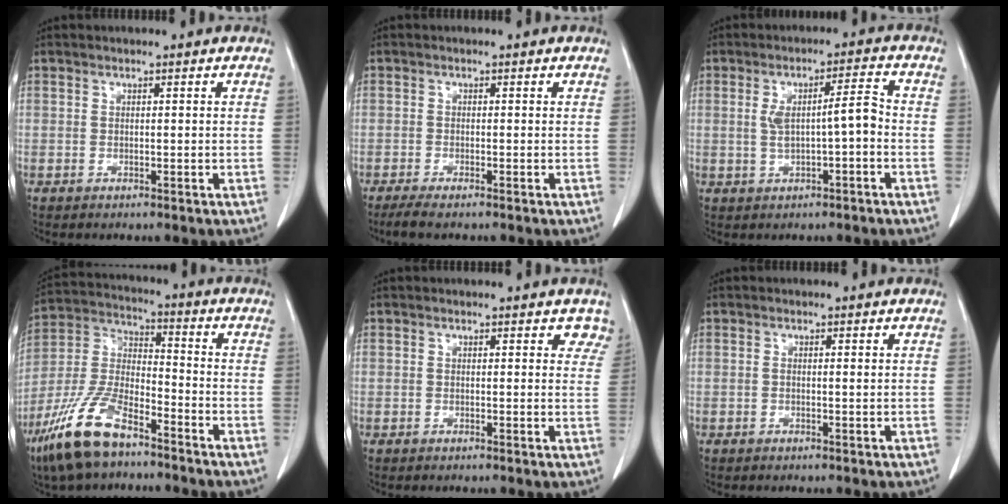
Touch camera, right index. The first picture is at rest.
{"total": 2.8, "force": [-2.2, 0.2, 1.7], "torque": [-0.029, -0.005, -0.038]}
{"total": 5.9, "force": [-0.5, 1.0, 5.8], "torque": [-0.104, 0.019, -0.002]}
{"total": 13.8, "force": [-9.3, 4.4, 9.1], "torque": [-0.203, -0.012, -0.183]}
{"total": 3.1, "force": [2.6, 1.5, 0.8], "torque": [0.016, -0.005, 0.006]}
{"total": 0.8, "force": [0.1, 0.1, 0.8], "torque": [-0.017, 0.002, 0.004]}